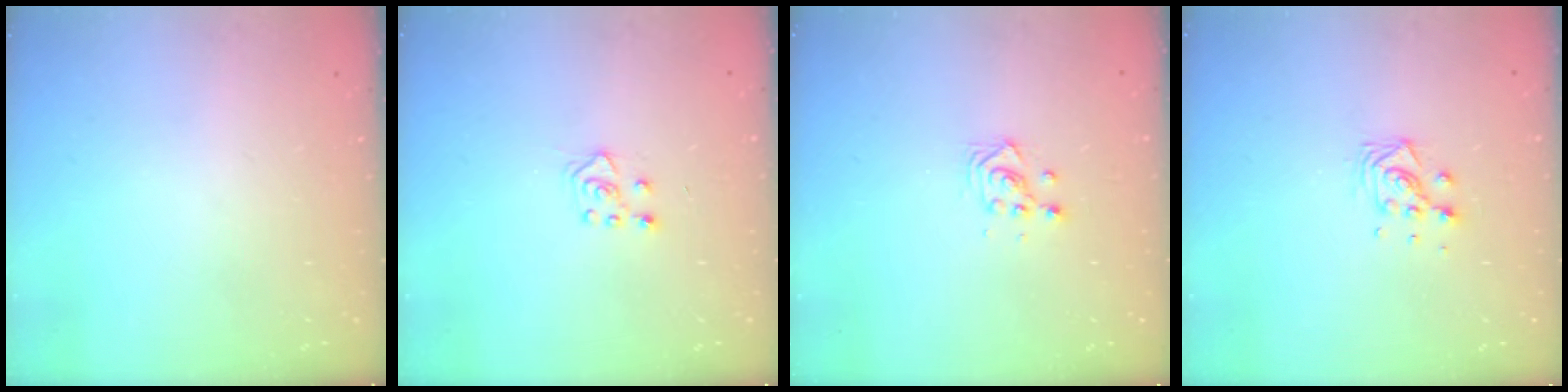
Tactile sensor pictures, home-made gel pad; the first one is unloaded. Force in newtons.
{"total": 5.2, "press": 5.2, "slide": 0.7}
{"total": 3.4, "press": 3.4, "slide": 0.2}
{"total": 6.2, "press": 6.2, "slide": 1.0}